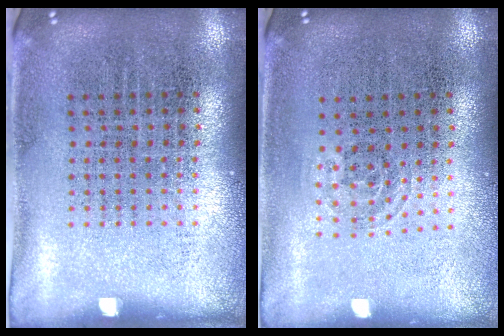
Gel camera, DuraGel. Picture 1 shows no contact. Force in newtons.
{"total": 0.8, "press": 0.6, "slide": 0.5}